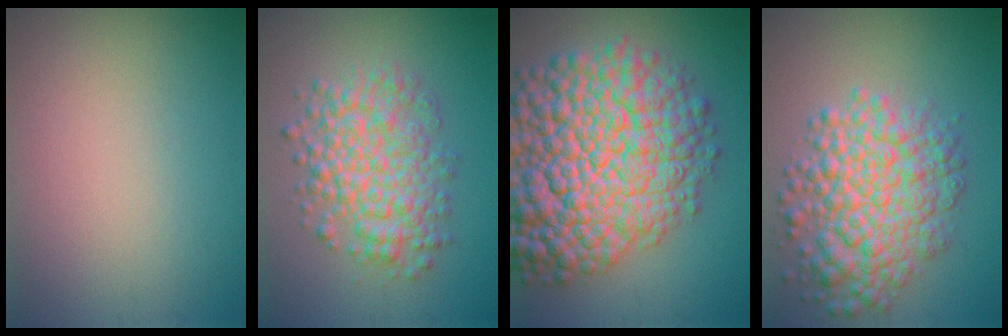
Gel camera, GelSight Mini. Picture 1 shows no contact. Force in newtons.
{"total": 5.9, "press": 5.9, "slide": 0.1}
{"total": 15.4, "press": 15.4, "slide": 0.6}
{"total": 7.4, "press": 7.4, "slide": 0.2}